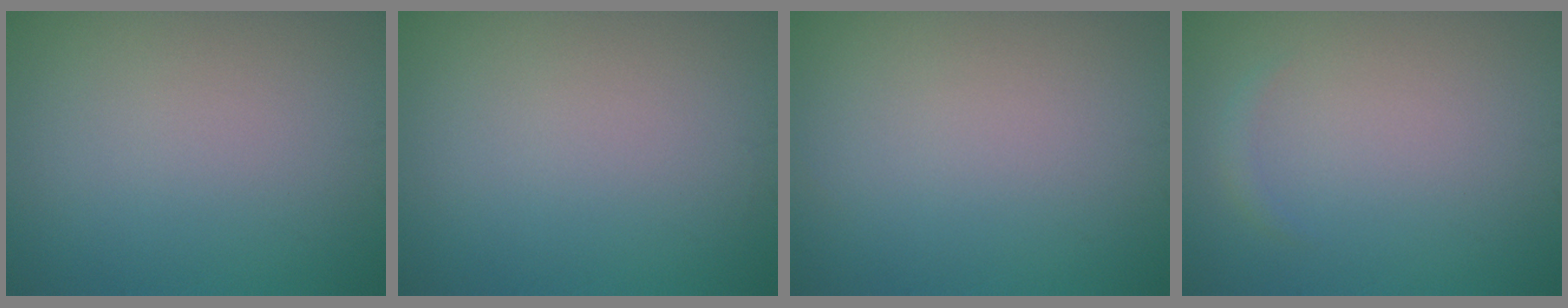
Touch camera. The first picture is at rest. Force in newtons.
{"total": 0.0}
{"total": 0.0}
{"total": 0.7, "press": 0.7, "slide": 0.1}